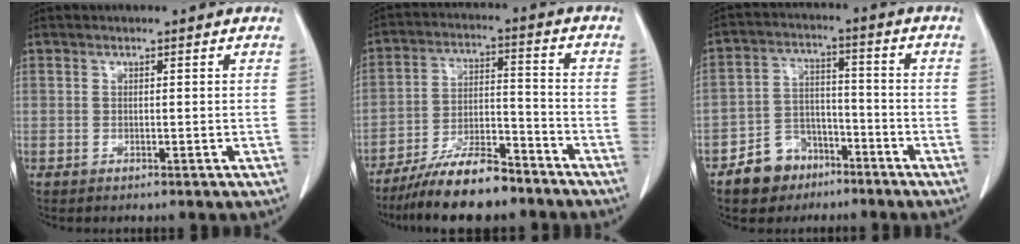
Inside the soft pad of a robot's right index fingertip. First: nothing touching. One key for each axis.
{"total": 11.4, "fx": -9.4, "fy": 2.7, "fz": 5.9, "tx": -0.101, "ty": 0.000, "tz": -0.168}
{"total": 7.9, "fx": -5.0, "fy": 5.7, "fz": 1.9, "tx": -0.034, "ty": 0.018, "tz": -0.082}